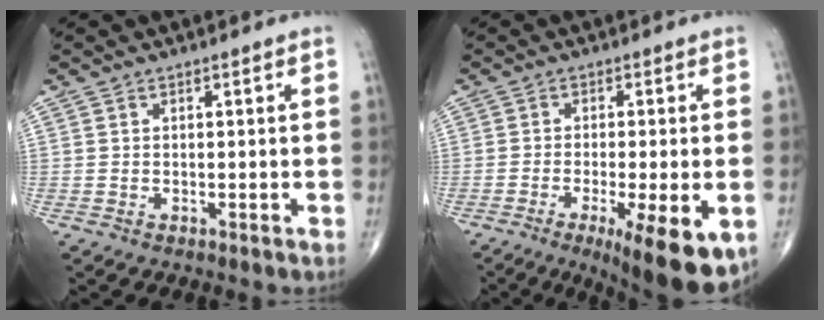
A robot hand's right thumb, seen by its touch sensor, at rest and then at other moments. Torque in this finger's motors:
{"motor_torque": [0.19, 0.53, 0.19, -0.12, 0.26]}